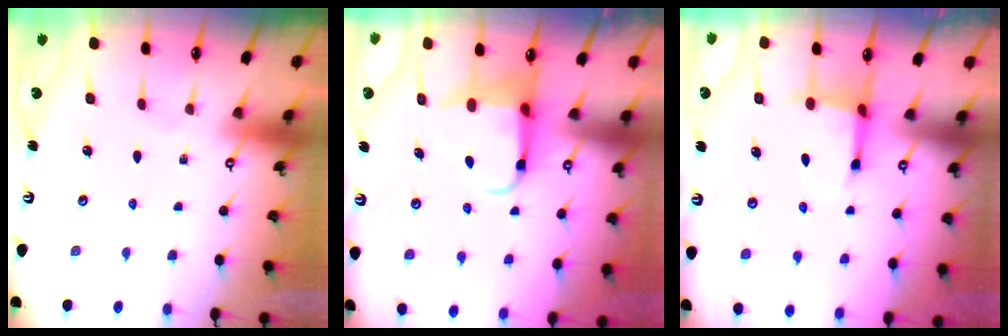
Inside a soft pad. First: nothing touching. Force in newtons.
{"total": 5.7, "press": 5.6, "slide": 1.0}
{"total": 3.8, "press": 3.6, "slide": 1.3}